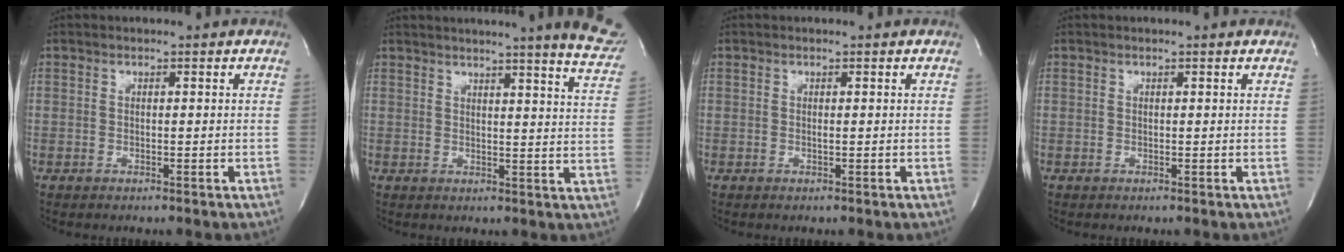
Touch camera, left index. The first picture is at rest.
{"total": 14.9, "force": [13.1, -0.6, 6.9], "torque": [-0.086, -0.063, 0.135]}
{"total": 0.0}
{"total": 0.8, "force": [0.8, 0.0, 0.3], "torque": [-0.014, 0.005, 0.009]}